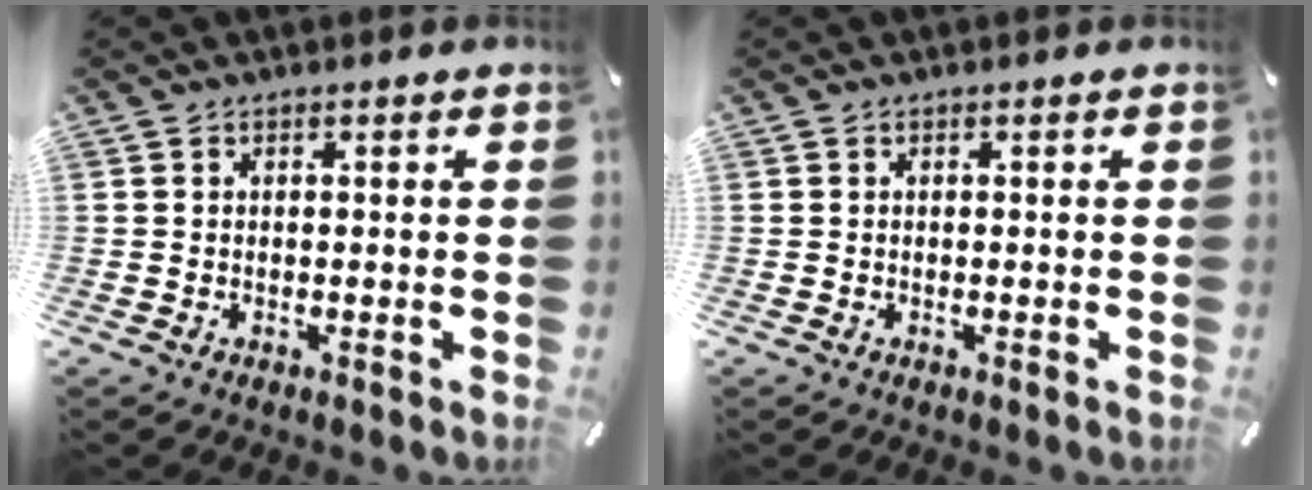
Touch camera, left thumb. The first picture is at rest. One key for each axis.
{"total": 0.0}